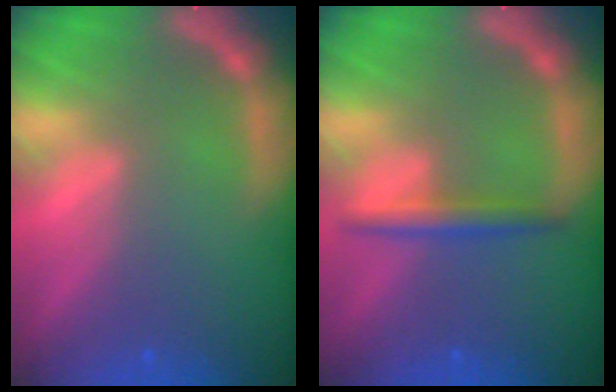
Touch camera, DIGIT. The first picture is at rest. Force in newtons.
{"total": 2.5}